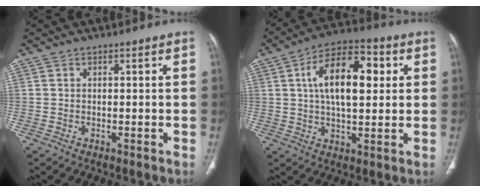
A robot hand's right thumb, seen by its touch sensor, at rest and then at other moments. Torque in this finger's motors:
{"motor_torque": [-0.26, 0.82, -0.05, 0.09, 0.20]}